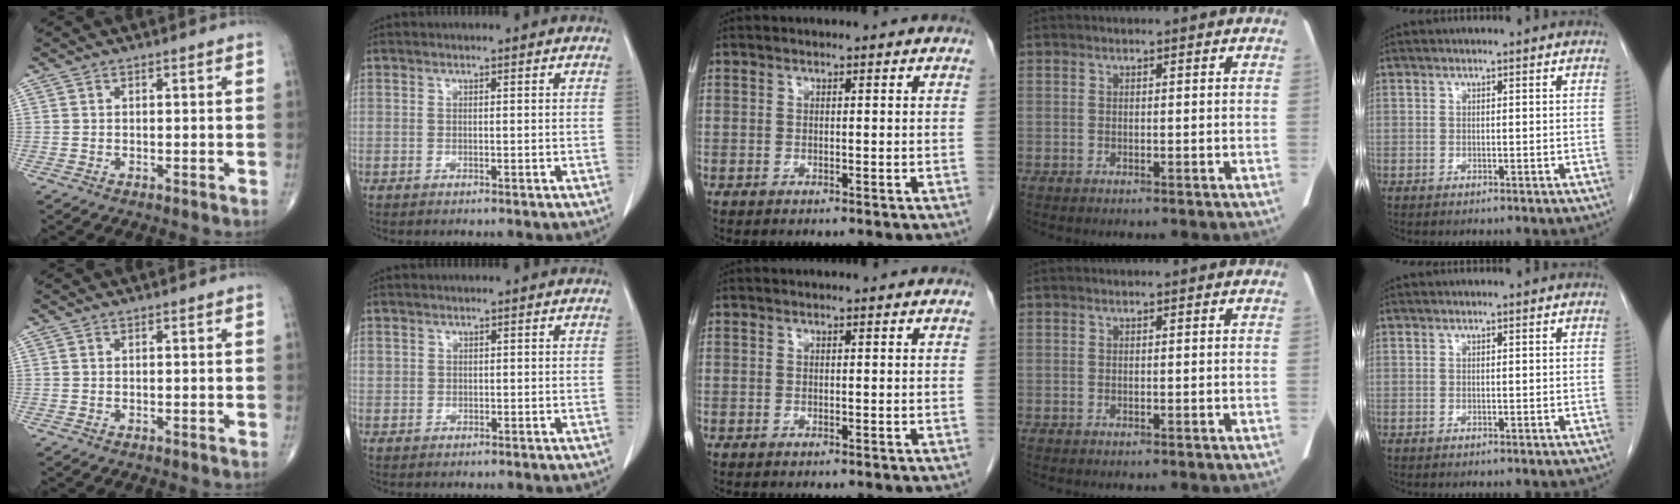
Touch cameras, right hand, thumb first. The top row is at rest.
{"index": {"total": 0.9, "force": [0.3, 0.8, 0.1], "torque": [0.009, 0.007, 0.004]}}